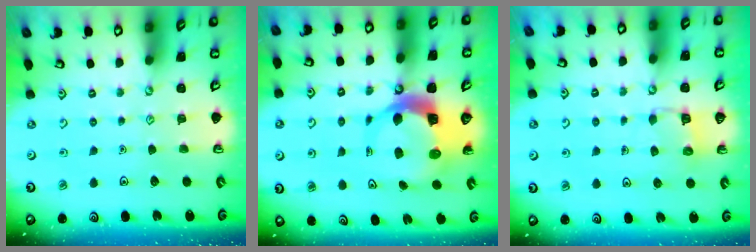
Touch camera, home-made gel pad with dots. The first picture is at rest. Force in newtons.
{"total": 8.6, "press": 8.5, "slide": 1.1}
{"total": 4.8, "press": 4.8, "slide": 0.4}